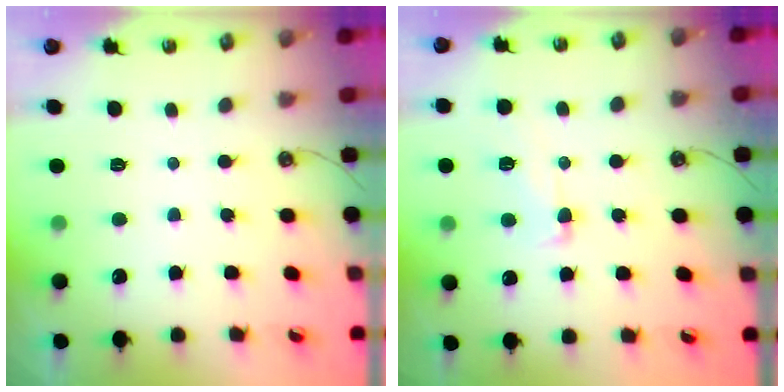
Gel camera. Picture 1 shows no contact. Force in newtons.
{"total": 5.7, "press": 5.5, "slide": 1.5}